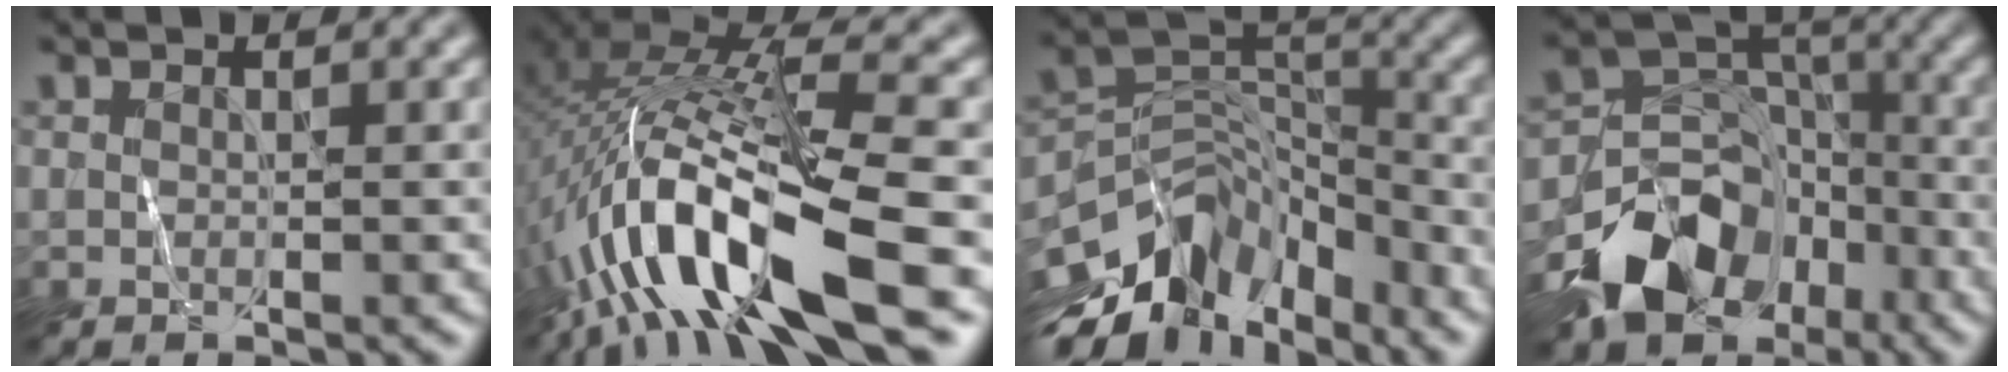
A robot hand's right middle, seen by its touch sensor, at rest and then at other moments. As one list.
[{"total": 13.4, "force": [-4.6, 4.0, 11.9], "torque": [-0.242, 0.013, -0.074]}, {"total": 9.4, "force": [-6.6, 4.9, 4.6], "torque": [-0.087, 0.011, -0.132]}, {"total": 10.0, "force": [-6.4, 6.6, 4.1], "torque": [-0.074, 0.000, -0.119]}]